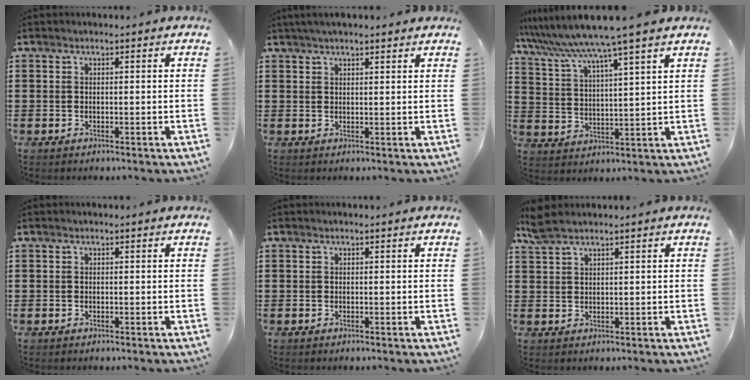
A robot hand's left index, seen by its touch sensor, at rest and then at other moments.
{"total": 2.2, "force": [1.8, 0.2, 1.1], "torque": [-0.024, 0.005, 0.034]}
{"total": 7.5, "force": [6.3, -1.5, 3.7], "torque": [-0.096, -0.045, 0.103]}
{"total": 0.0}
{"total": 0.0}
{"total": 2.8, "force": [2.1, 0.5, 1.7], "torque": [-0.039, 0.002, 0.039]}